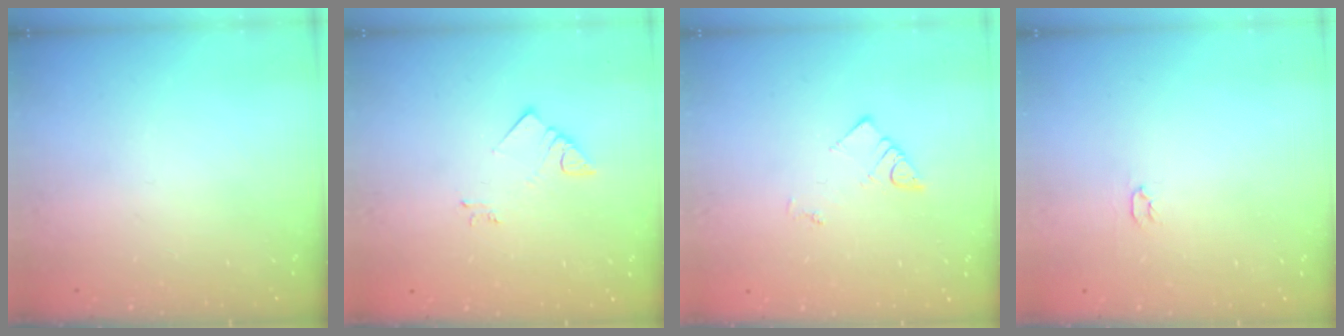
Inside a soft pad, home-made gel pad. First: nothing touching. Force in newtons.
{"total": 3.2, "press": 3.2, "slide": 0.4}
{"total": 3.7, "press": 3.6, "slide": 0.6}
{"total": 2.0, "press": 2.0, "slide": 0.3}